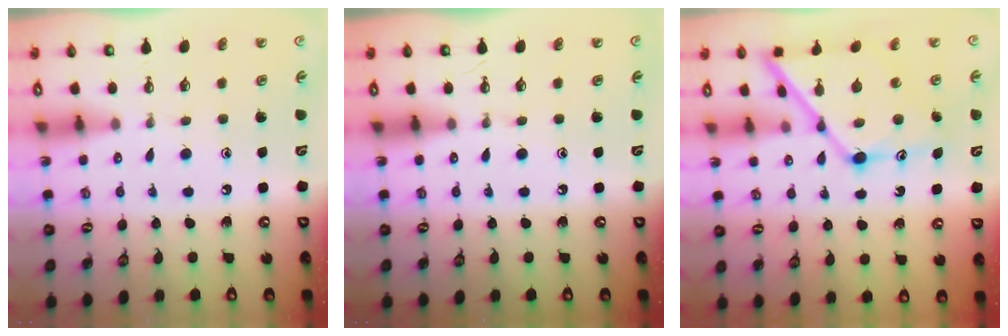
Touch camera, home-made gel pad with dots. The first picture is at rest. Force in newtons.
{"total": 0.0}
{"total": 14.4, "press": 14.3, "slide": 1.1}